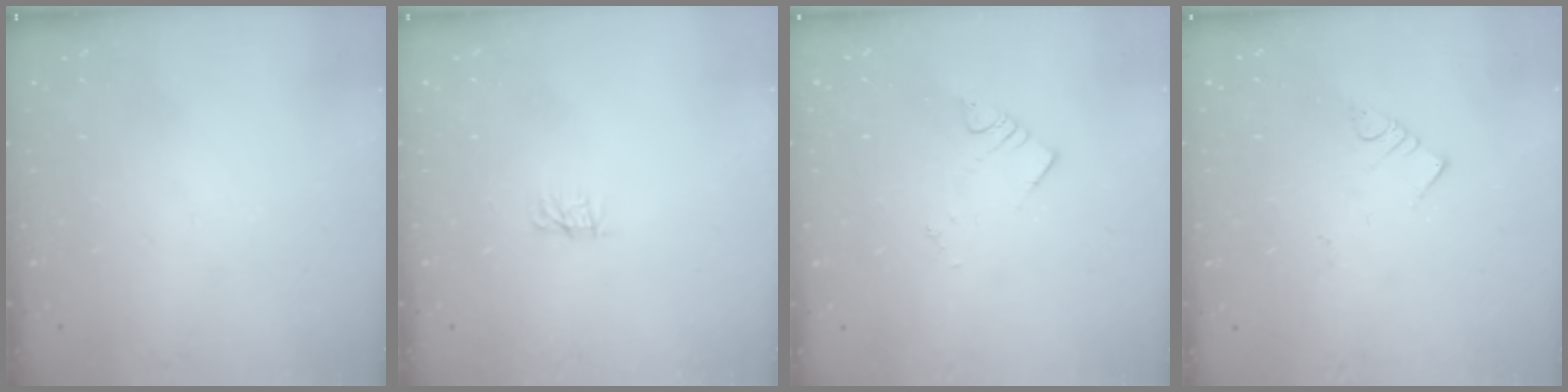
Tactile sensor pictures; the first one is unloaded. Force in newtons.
{"total": 0.0}
{"total": 3.7, "press": 3.7, "slide": 0.5}
{"total": 3.0, "press": 3.0, "slide": 0.2}